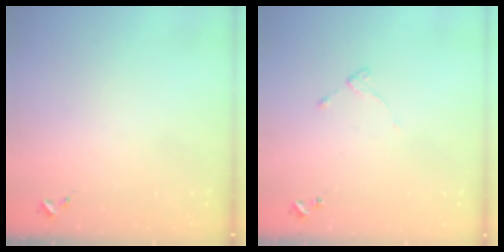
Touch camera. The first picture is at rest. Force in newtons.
{"total": 4.3, "press": 4.2, "slide": 0.6}